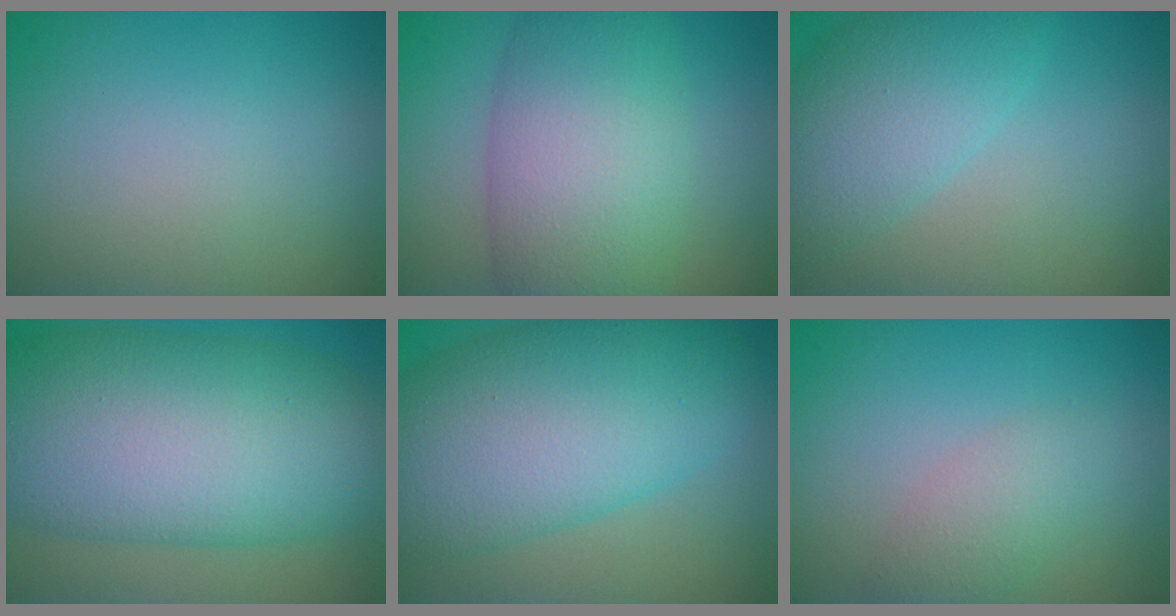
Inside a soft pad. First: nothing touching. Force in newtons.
{"total": 9.2, "press": 9.2, "slide": 0.2}
{"total": 5.8, "press": 5.8, "slide": 0.2}
{"total": 14.2, "press": 14.2, "slide": 0.1}
{"total": 11.9, "press": 11.9, "slide": 0.4}
{"total": 2.3, "press": 2.3, "slide": 0.0}